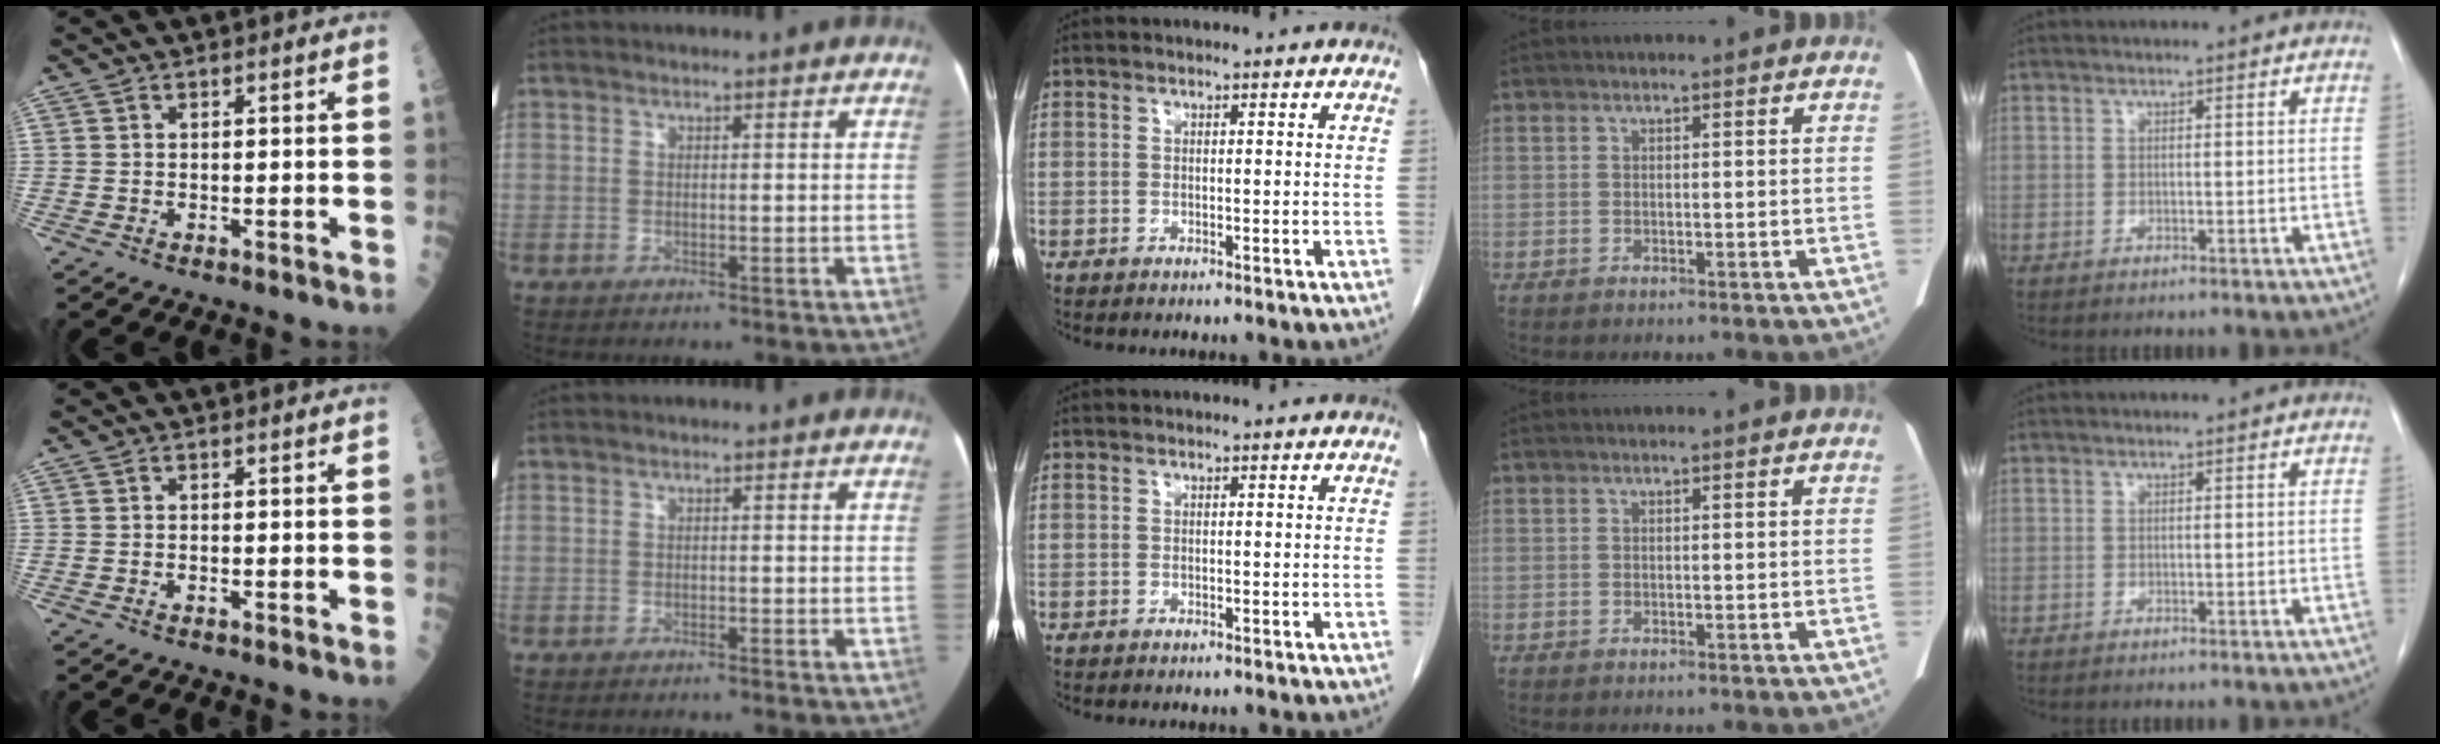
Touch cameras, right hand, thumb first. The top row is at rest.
{"index": {"total": 0.6, "force": [-0.5, 0.0, 0.2], "torque": [-0.009, 0.000, -0.010]}}